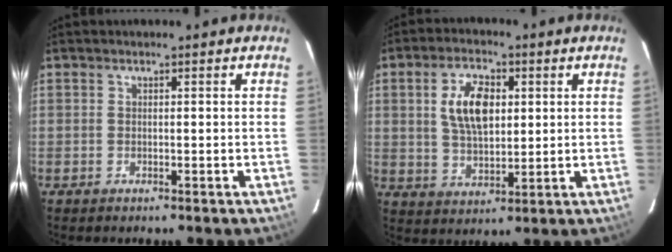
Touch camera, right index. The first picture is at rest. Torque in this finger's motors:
{"motor_torque": [0.37, 0.06, 0.26, 0.08]}